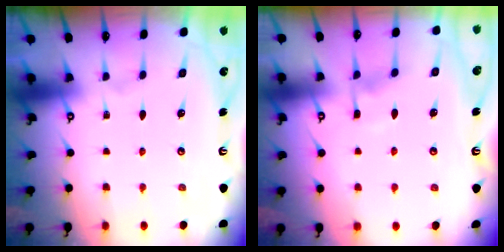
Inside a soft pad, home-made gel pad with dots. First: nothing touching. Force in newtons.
{"total": 3.9, "press": 3.9, "slide": 0.5}